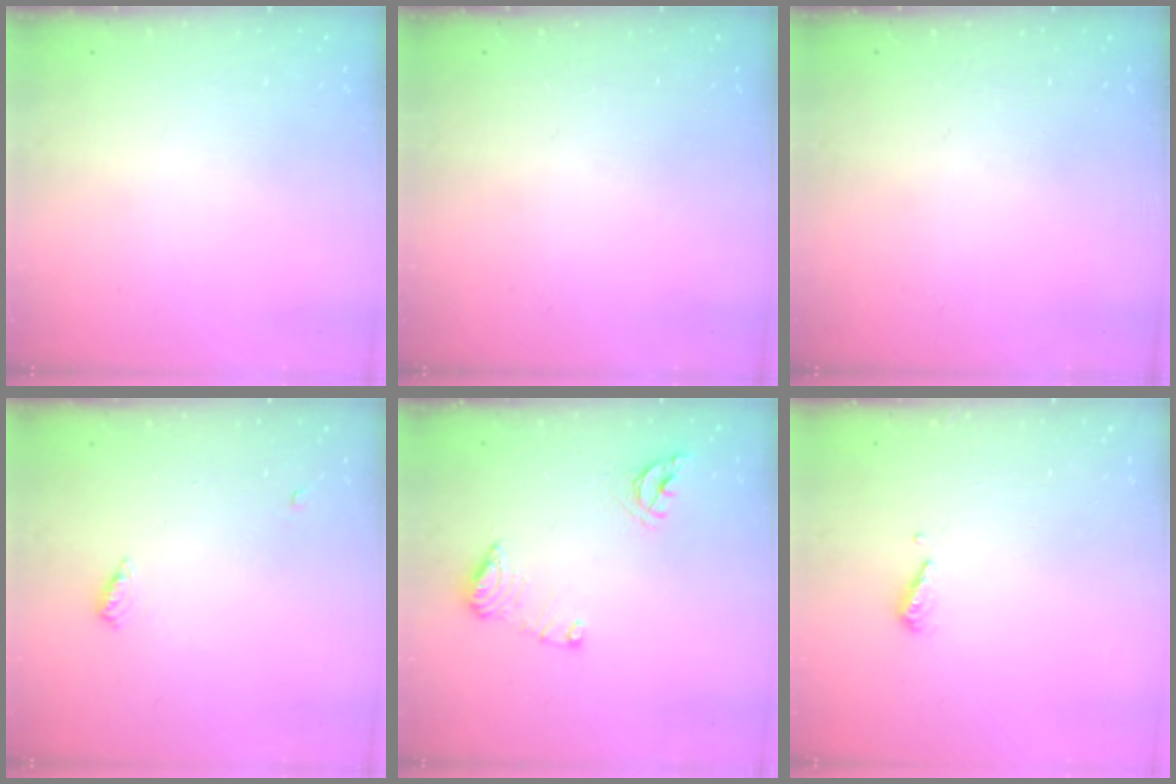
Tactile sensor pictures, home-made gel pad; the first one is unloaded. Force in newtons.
{"total": 0.0}
{"total": 0.0}
{"total": 4.5, "press": 4.5, "slide": 0.4}
{"total": 10.0, "press": 9.9, "slide": 1.0}
{"total": 3.9, "press": 3.9, "slide": 0.4}